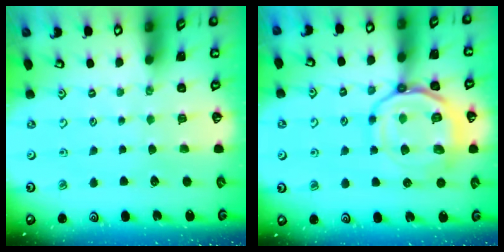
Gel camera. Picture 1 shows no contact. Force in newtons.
{"total": 15.3, "press": 15.3, "slide": 1.4}